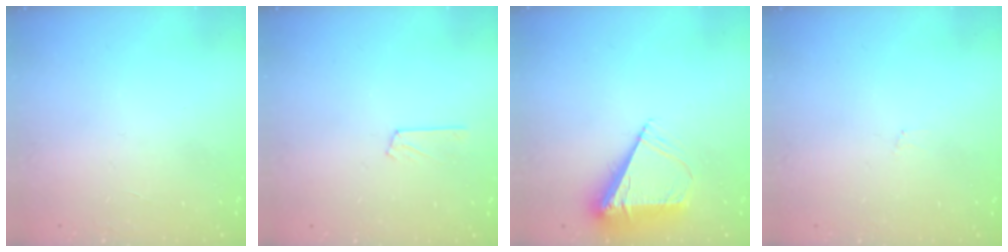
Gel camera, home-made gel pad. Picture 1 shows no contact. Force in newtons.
{"total": 2.5, "press": 2.4, "slide": 0.3}
{"total": 7.8, "press": 7.7, "slide": 1.1}
{"total": 2.8, "press": 2.8, "slide": 0.4}